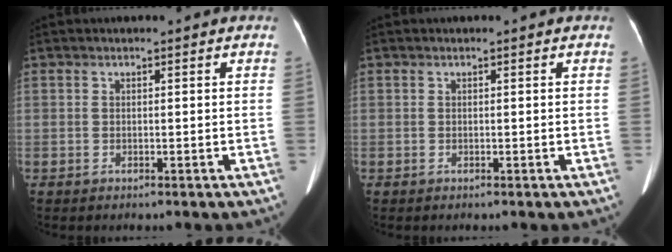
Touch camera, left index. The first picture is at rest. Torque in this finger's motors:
{"motor_torque": [0.00, 0.00, 0.00, 0.00]}